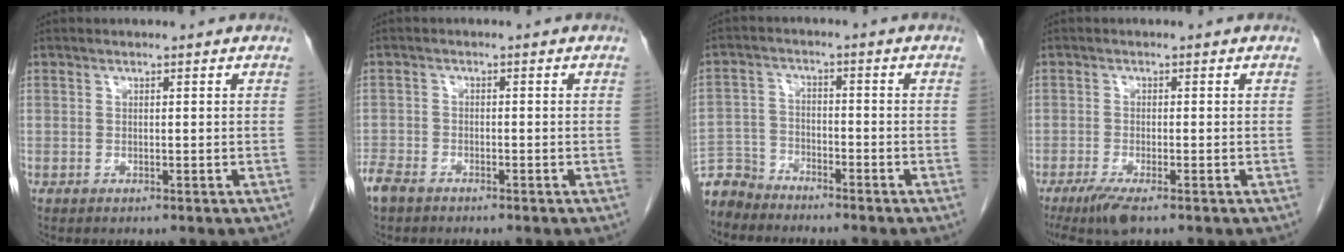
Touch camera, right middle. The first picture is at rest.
{"total": 3.6, "force": [-3.0, 1.5, 1.3], "torque": [-0.028, -0.003, -0.056]}
{"total": 5.7, "force": [-5.5, 1.6, -0.3], "torque": [0.011, -0.004, -0.110]}
{"total": 4.4, "force": [-3.0, 0.6, 3.2], "torque": [-0.063, -0.013, -0.054]}